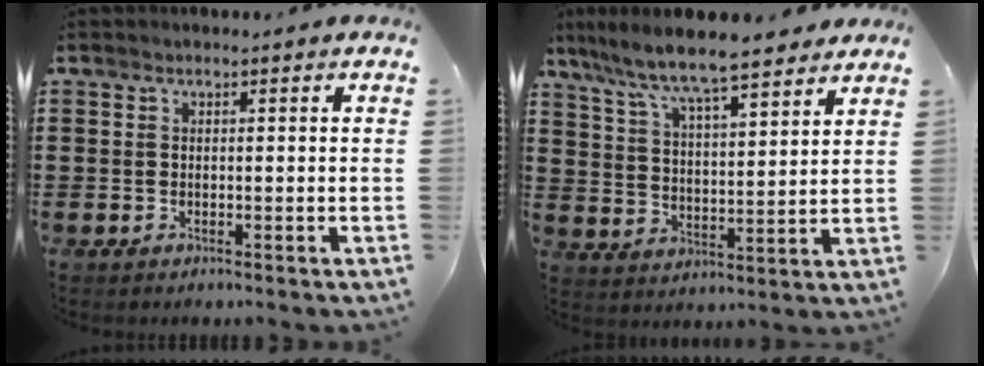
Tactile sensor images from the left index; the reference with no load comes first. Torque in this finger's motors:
{"motor_torque": [2.14, 0.00, 1.05, 0.21]}